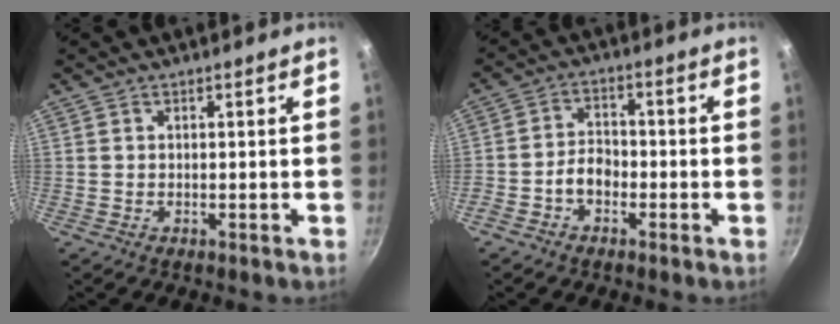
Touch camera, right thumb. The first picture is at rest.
{"total": 4.5, "force": [-2.2, 3.0, 2.4], "torque": [-0.029, 0.031, -0.044]}